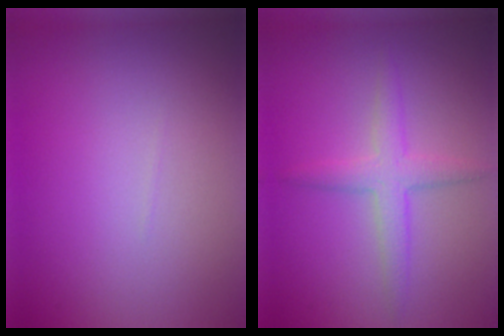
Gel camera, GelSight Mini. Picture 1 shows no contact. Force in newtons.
{"total": 2.8, "press": 2.8, "slide": 0.0}